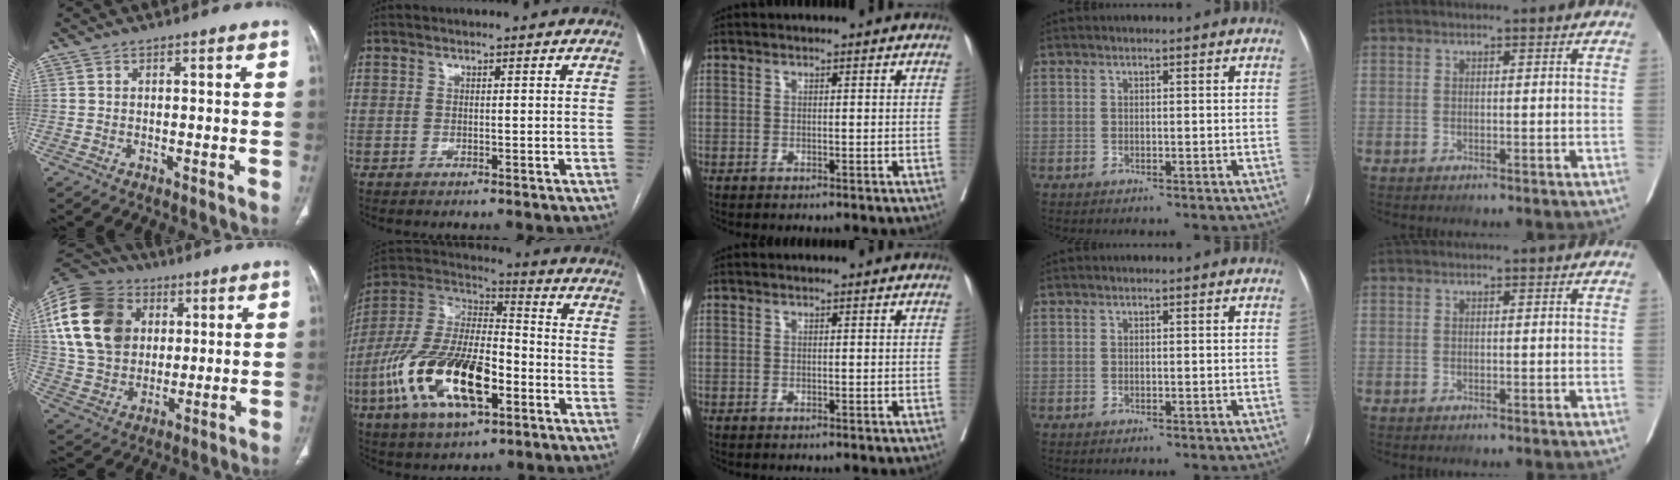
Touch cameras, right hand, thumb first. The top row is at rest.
{"thumb": {"total": 24.5, "force": [6.4, 18.7, 14.5], "torque": [-0.292, 0.021, 0.121]}, "index": {"total": 20.0, "force": [-7.2, 7.7, 17.0], "torque": [-0.356, 0.000, -0.122]}}